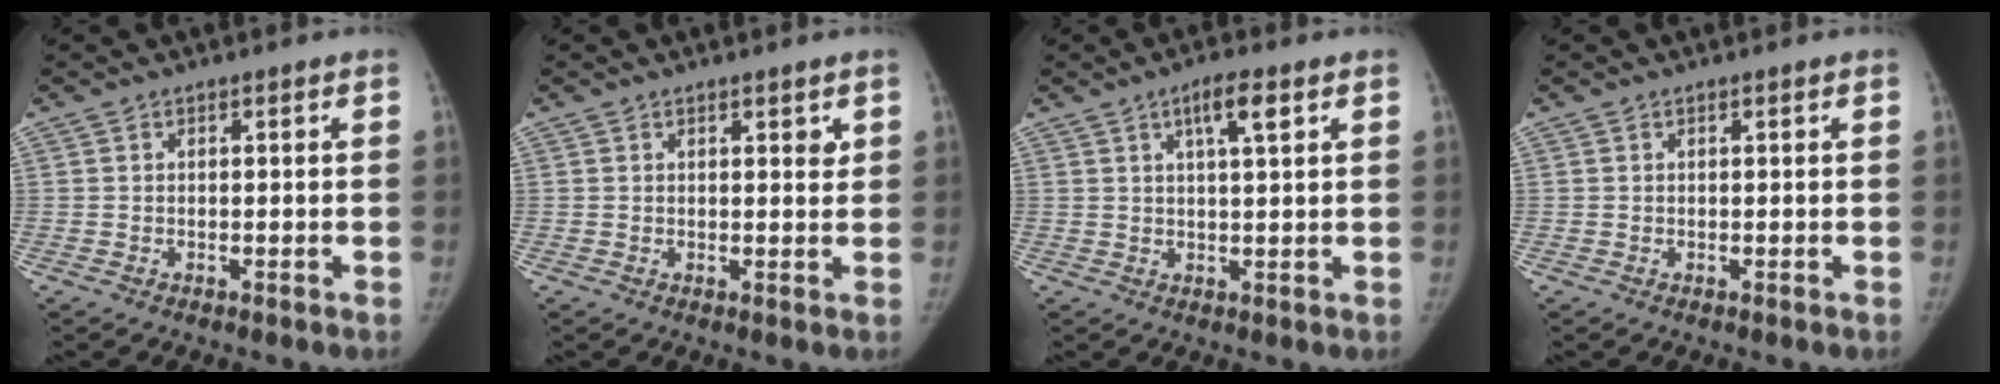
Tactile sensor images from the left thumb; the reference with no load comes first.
{"total": 1.9, "force": [1.0, 0.8, 1.4], "torque": [-0.010, -0.004, 0.013]}
{"total": 5.1, "force": [2.4, 1.0, 4.4], "torque": [-0.073, -0.002, 0.040]}
{"total": 0.0}